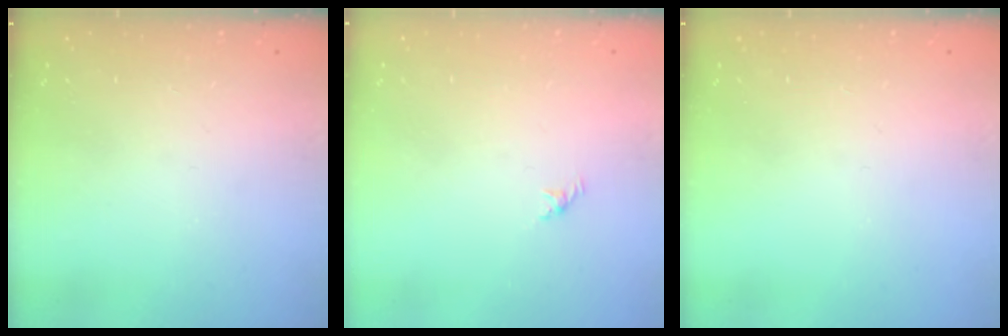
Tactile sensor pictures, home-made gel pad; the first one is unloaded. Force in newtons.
{"total": 1.1, "press": 1.0, "slide": 0.5}
{"total": 0.0}